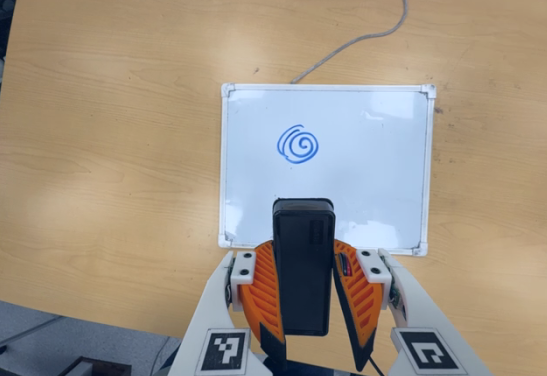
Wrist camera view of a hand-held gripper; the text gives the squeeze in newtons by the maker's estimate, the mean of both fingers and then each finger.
{"total": 11.0, "left": 8.6, "right": 13.4}